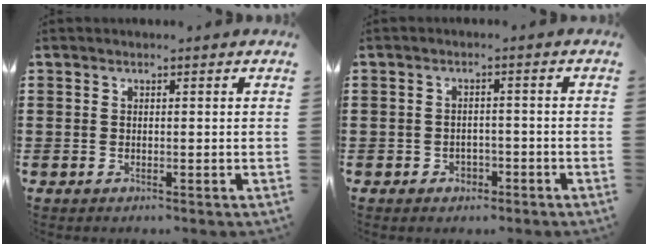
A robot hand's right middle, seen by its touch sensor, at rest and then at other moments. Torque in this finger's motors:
{"motor_torque": [0.06, -0.20, 0.09, 0.00]}